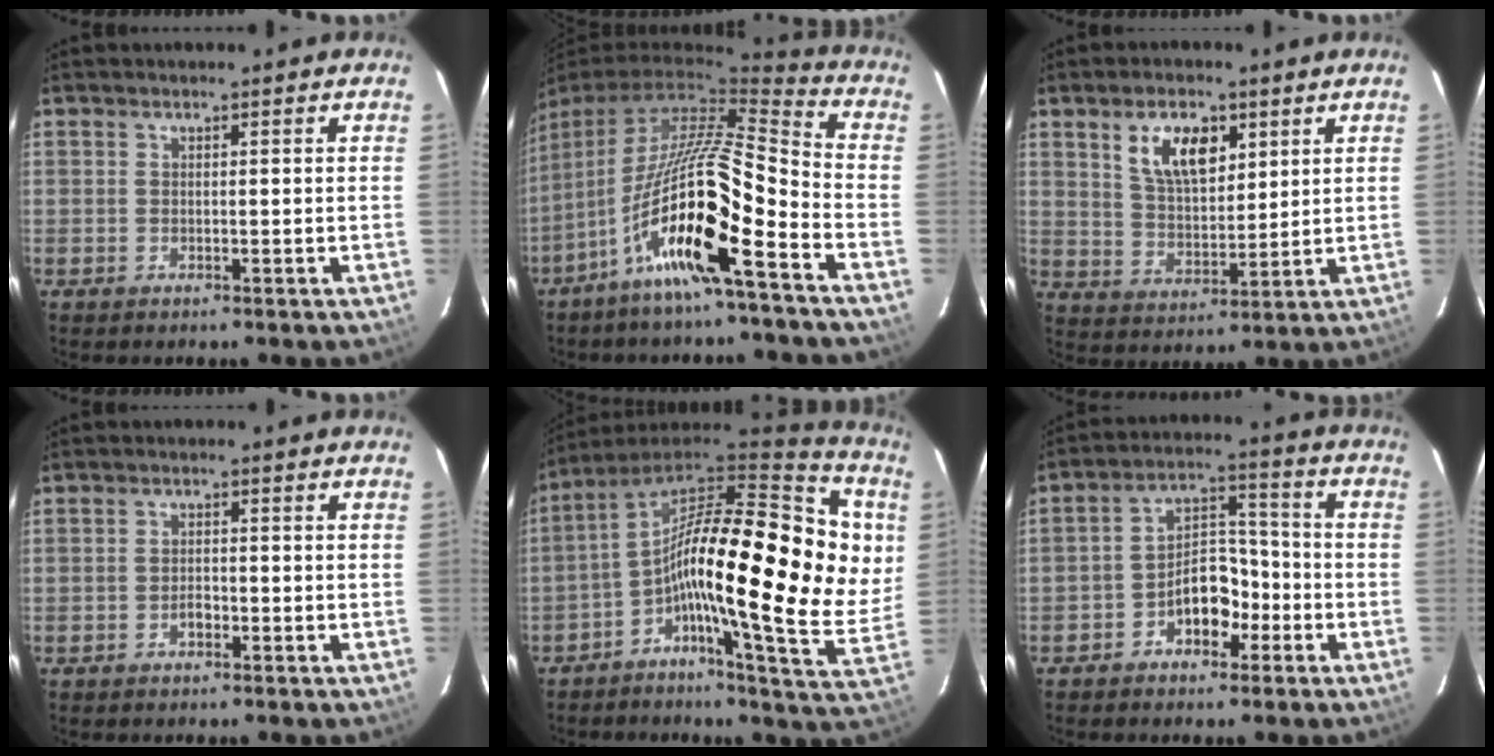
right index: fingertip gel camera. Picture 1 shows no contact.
{"total": 16.3, "force": [-8.6, 0.5, 13.8], "torque": [-0.233, -0.029, -0.163]}
{"total": 9.6, "force": [4.5, 4.9, 6.9], "torque": [-0.124, 0.010, 0.088]}
{"total": 1.8, "force": [-1.0, 0.9, 1.1], "torque": [-0.022, 0.004, -0.019]}
{"total": 29.6, "force": [3.2, 9.5, 27.9], "torque": [-0.453, 0.024, 0.023]}
{"total": 8.2, "force": [-4.0, 5.1, 5.0], "torque": [-0.089, 0.027, -0.059]}